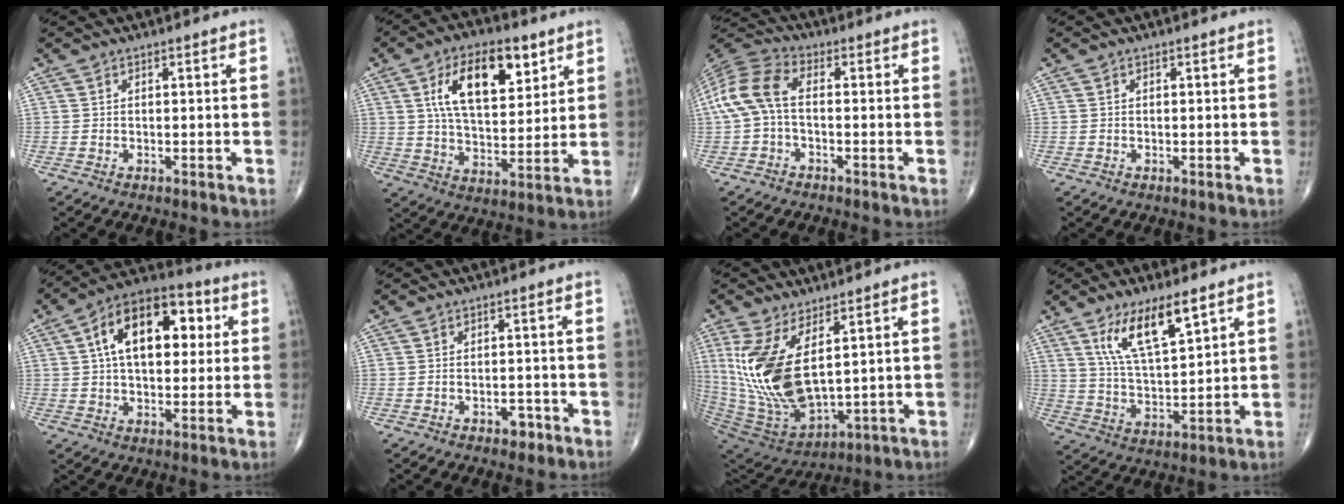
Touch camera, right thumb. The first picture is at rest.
{"total": 15.8, "force": [6.5, 7.9, 12.1], "torque": [-0.172, -0.021, 0.115]}
{"total": 9.5, "force": [-0.6, 5.2, 7.9], "torque": [-0.177, 0.030, -0.021]}
{"total": 0.0}
{"total": 17.5, "force": [4.2, 10.0, 13.8], "torque": [-0.186, 0.021, 0.059]}
{"total": 2.5, "force": [-1.5, 1.5, 1.3], "torque": [-0.010, 0.010, -0.017]}
{"total": 17.8, "force": [4.6, 8.3, 15.1], "torque": [-0.315, -0.037, 0.109]}
{"total": 11.9, "force": [6.5, 3.6, 9.3], "torque": [-0.163, -0.033, 0.130]}